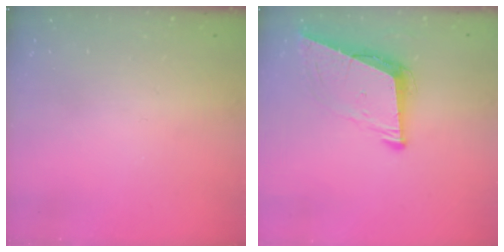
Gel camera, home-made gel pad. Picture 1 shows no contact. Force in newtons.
{"total": 8.8, "press": 7.9, "slide": 3.8}